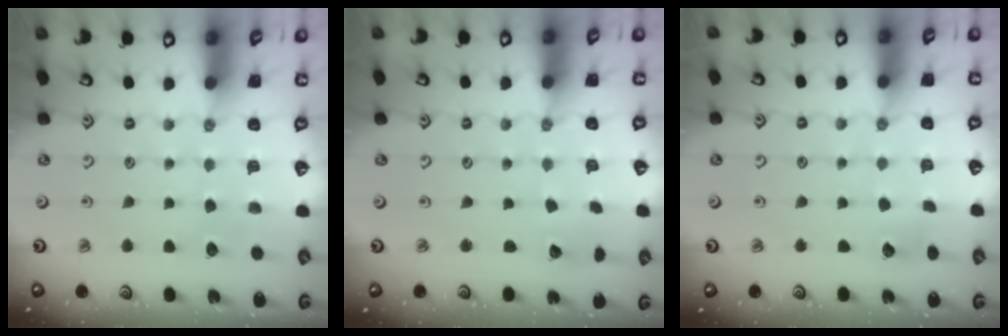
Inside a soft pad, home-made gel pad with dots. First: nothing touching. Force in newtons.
{"total": 1.7, "press": 1.7, "slide": 0.1}
{"total": 3.6, "press": 3.5, "slide": 0.4}